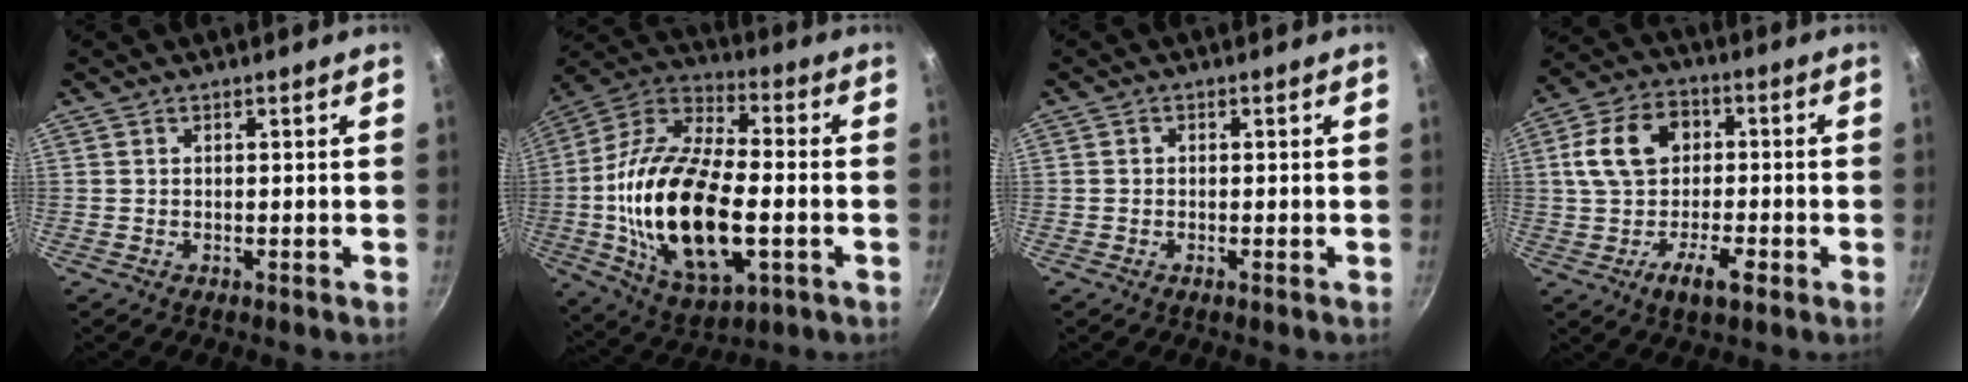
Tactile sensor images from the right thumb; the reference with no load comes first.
{"total": 26.4, "force": [-3.7, 13.2, 22.6], "torque": [-0.428, 0.023, -0.069]}
{"total": 0.7, "force": [-0.4, 0.5, 0.4], "torque": [-0.006, 0.002, -0.011]}
{"total": 12.7, "force": [-1.7, 8.6, 9.1], "torque": [-0.139, 0.031, -0.045]}